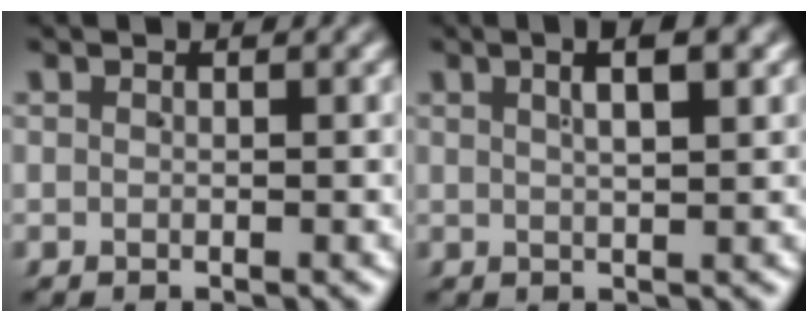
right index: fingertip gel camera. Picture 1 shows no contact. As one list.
[{"total": 2.7, "force": [1.4, -0.1, 2.3], "torque": [-0.025, 0.013, 0.024]}]